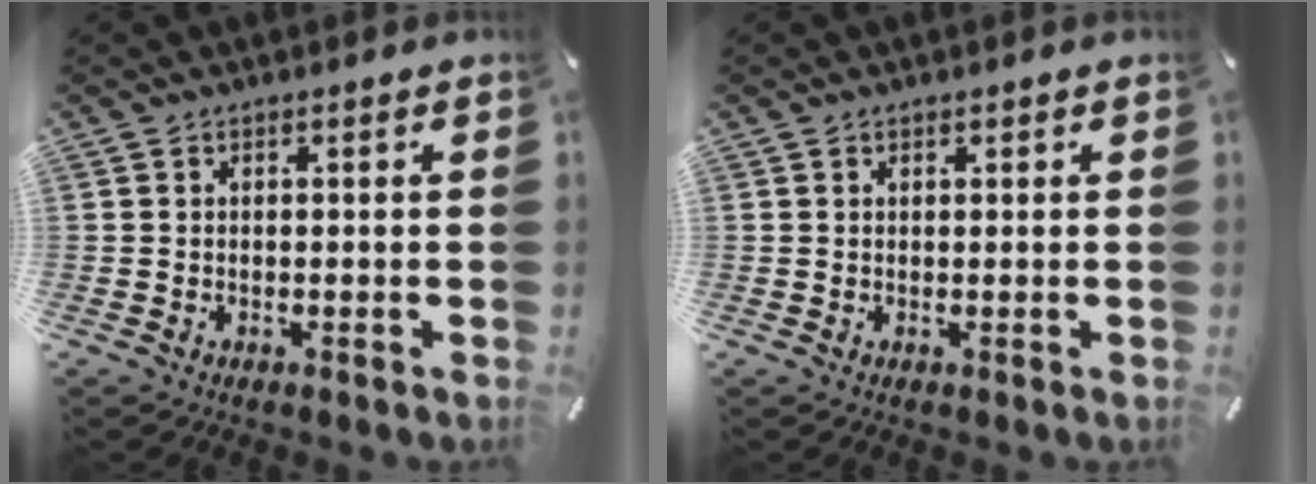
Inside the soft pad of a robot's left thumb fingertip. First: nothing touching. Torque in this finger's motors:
{"motor_torque": [-0.16, -0.48, -0.10, 0.13, 0.00]}